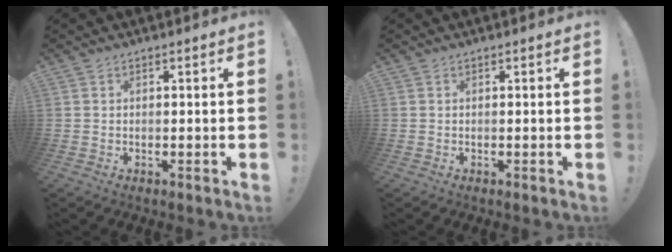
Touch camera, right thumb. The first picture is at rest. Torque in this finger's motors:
{"motor_torque": [0.22, -0.22, 0.00, 0.00, 0.00]}